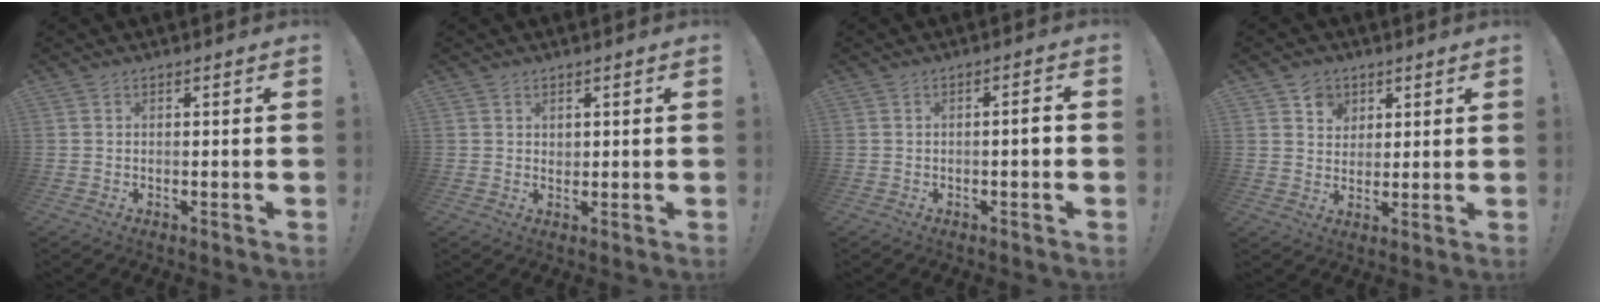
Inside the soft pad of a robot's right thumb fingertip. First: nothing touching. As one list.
[{"total": 1.4, "force": [0.9, 1.0, 0.3], "torque": [0.001, -0.005, 0.015]}, {"total": 2.7, "force": [-0.9, 0.1, 2.5], "torque": [-0.051, 0.008, -0.017]}, {"total": 6.3, "force": [3.3, 5.3, 0.9], "torque": [-0.009, -0.022, 0.061]}]